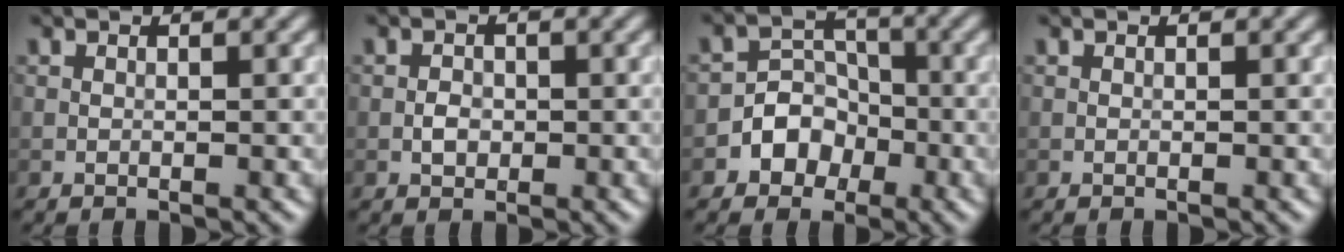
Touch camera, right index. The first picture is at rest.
{"total": 1.3, "force": [-0.3, 1.0, 0.8], "torque": [-0.012, 0.000, -0.008]}
{"total": 4.5, "force": [-2.0, 3.8, 1.2], "torque": [0.022, 0.011, -0.057]}
{"total": 0.0}